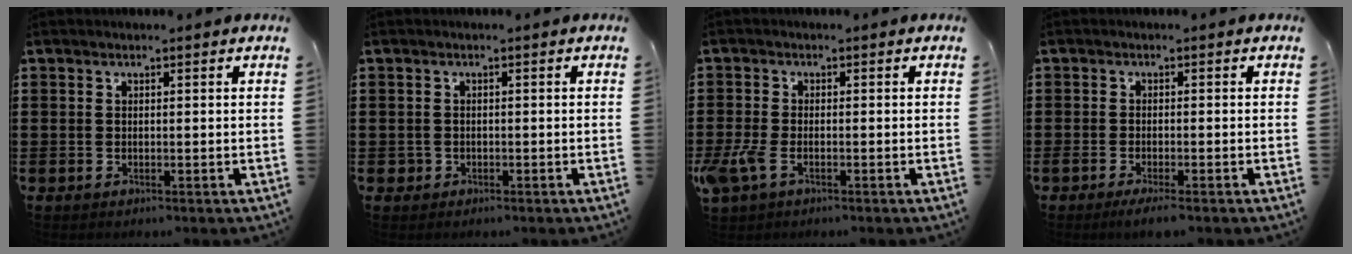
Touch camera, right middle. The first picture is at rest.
{"total": 0.8, "force": [-0.4, 0.7, 0.1], "torque": [-0.005, 0.003, -0.010]}
{"total": 3.6, "force": [-1.7, 1.8, 2.7], "torque": [-0.080, -0.010, -0.038]}
{"total": 1.8, "force": [-1.3, 0.1, 1.3], "torque": [-0.020, 0.000, -0.022]}